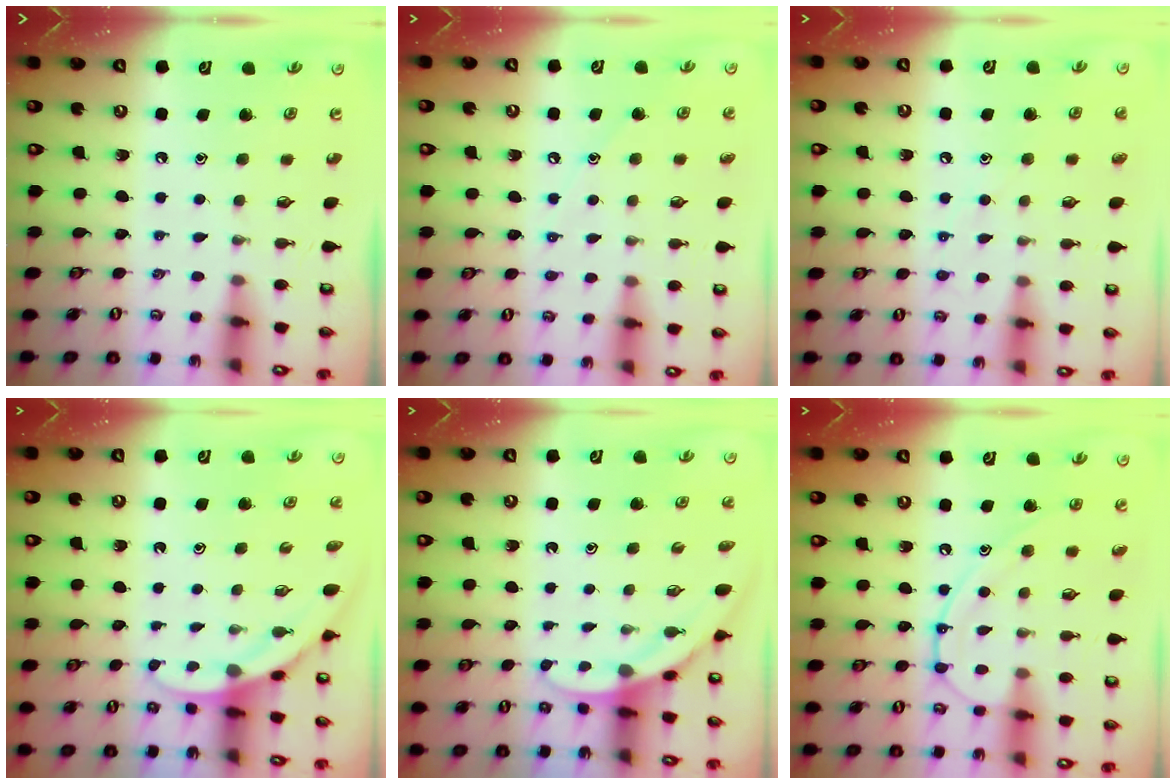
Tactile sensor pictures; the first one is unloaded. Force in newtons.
{"total": 5.2, "press": 5.1, "slide": 0.5}
{"total": 9.3, "press": 9.3, "slide": 0.6}
{"total": 5.0, "press": 5.0, "slide": 0.4}
{"total": 5.0, "press": 5.0, "slide": 0.4}
{"total": 12.4, "press": 12.3, "slide": 1.3}